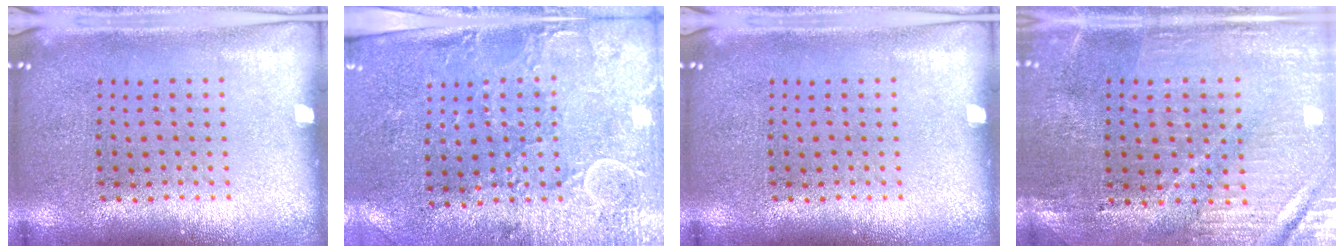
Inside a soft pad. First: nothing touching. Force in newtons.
{"total": 3.0, "press": 2.4, "slide": 1.7}
{"total": 0.0}
{"total": 1.1, "press": 1.1, "slide": 0.2}